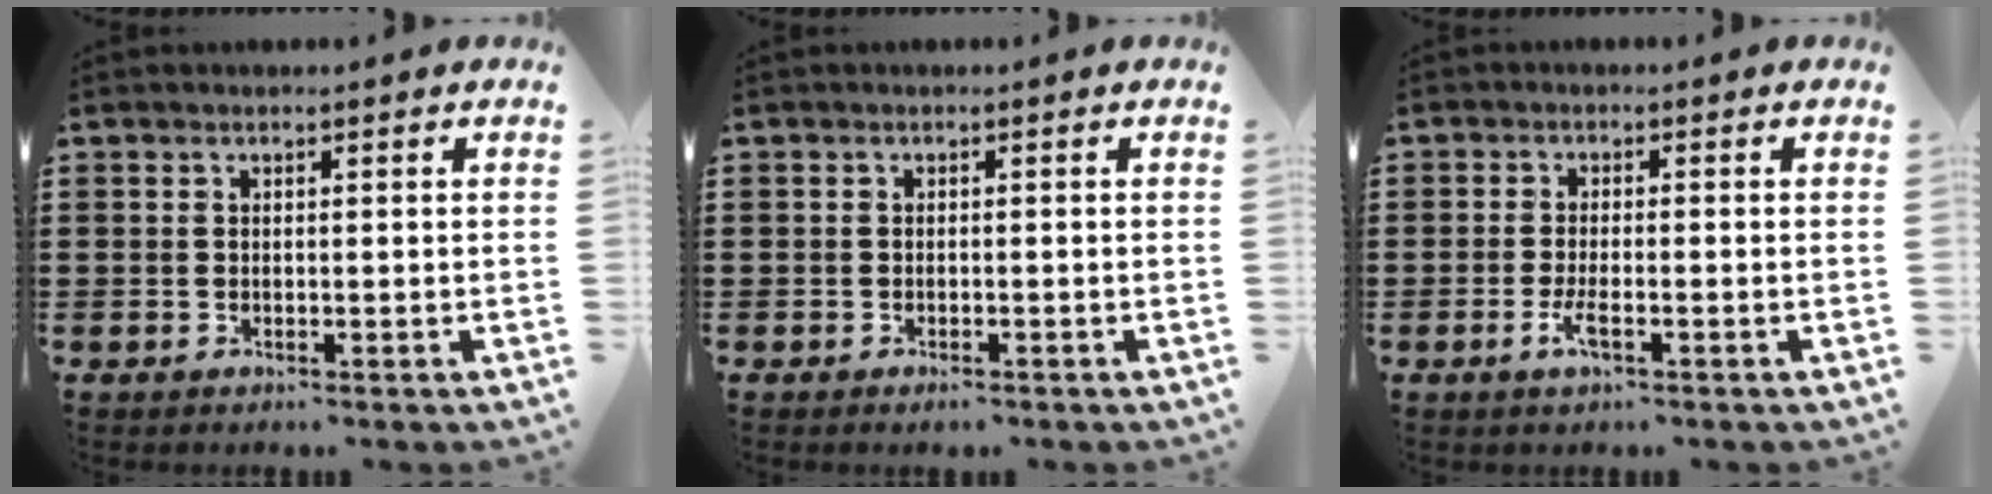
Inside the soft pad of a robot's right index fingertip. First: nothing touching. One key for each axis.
{"total": 0.6, "fx": -0.5, "fy": 0.0, "fz": 0.3, "tx": -0.009, "ty": -0.008, "tz": -0.008}
{"total": 2.6, "fx": -1.2, "fy": 0.6, "fz": 2.2, "tx": -0.051, "ty": -0.006, "tz": -0.026}